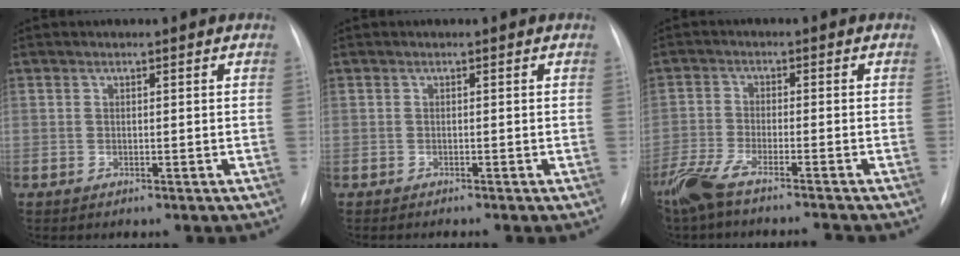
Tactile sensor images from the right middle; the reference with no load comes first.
{"total": 1.1, "force": [-0.9, -0.2, 0.6], "torque": [-0.005, 0.001, -0.014]}
{"total": 8.7, "force": [-7.5, 0.1, 4.4], "torque": [-0.084, -0.021, -0.133]}